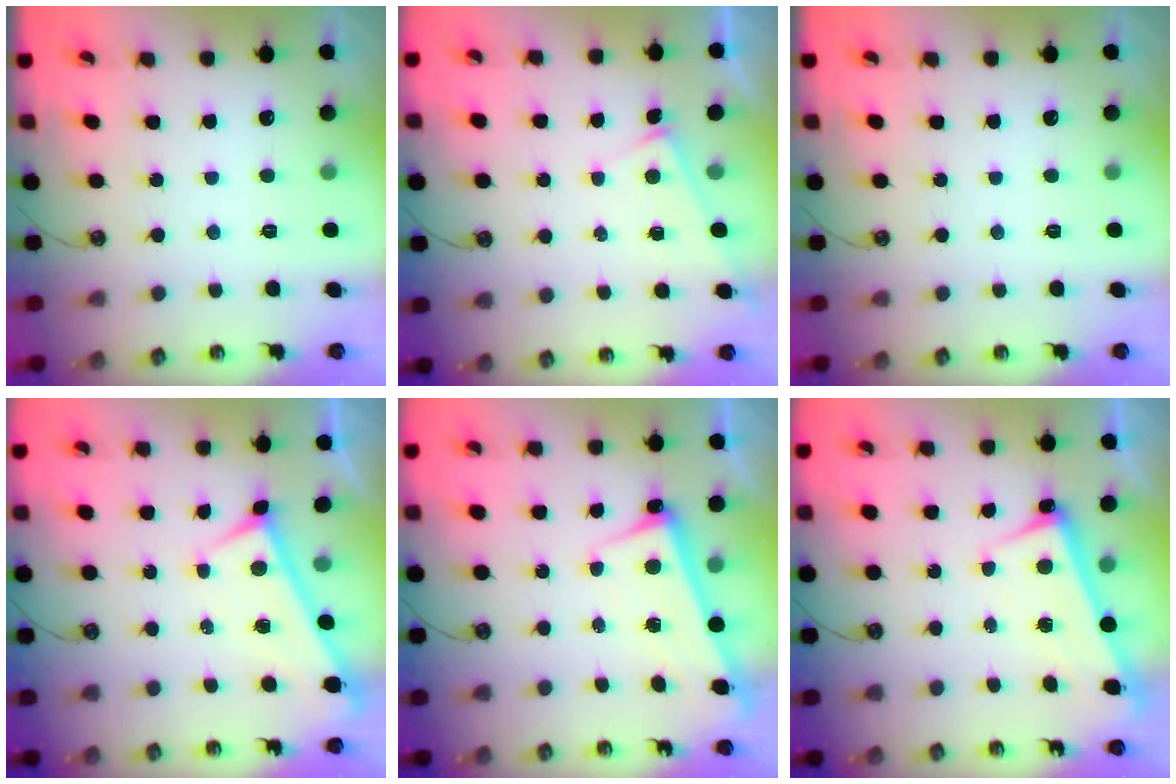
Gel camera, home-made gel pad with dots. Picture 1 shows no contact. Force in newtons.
{"total": 2.6, "press": 2.6, "slide": 0.2}
{"total": 0.0}
{"total": 0.0}
{"total": 2.6, "press": 2.5, "slide": 0.7}
{"total": 2.8, "press": 2.7, "slide": 0.4}